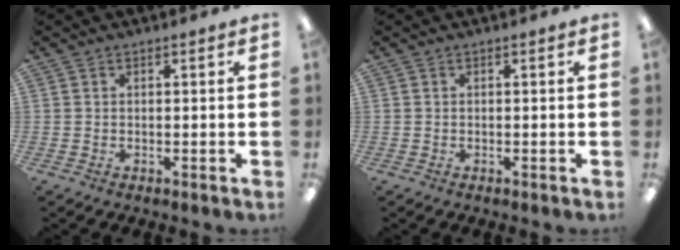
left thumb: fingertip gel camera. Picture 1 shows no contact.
{"total": 0.0}